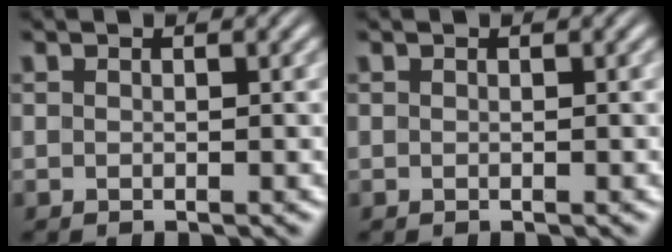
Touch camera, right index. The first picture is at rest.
{"total": 0.0}